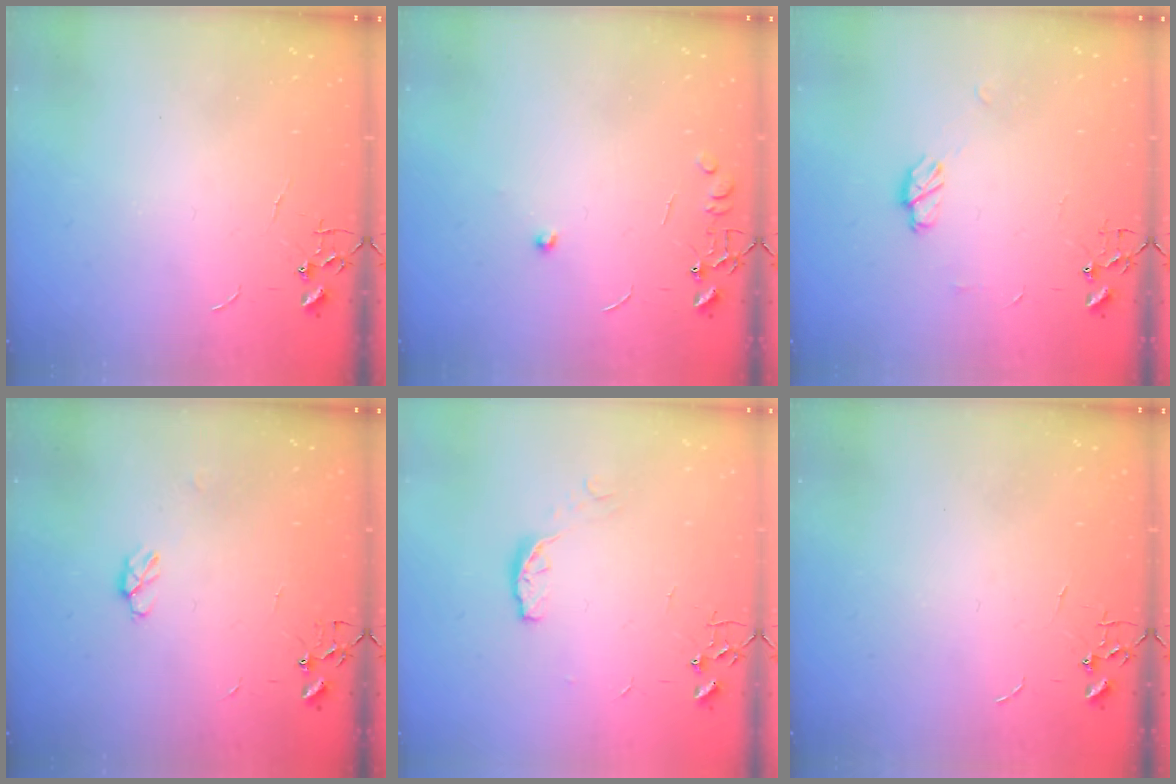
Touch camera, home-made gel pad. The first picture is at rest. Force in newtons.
{"total": 7.6, "press": 7.5, "slide": 0.7}
{"total": 6.1, "press": 6.0, "slide": 0.4}
{"total": 4.4, "press": 4.4, "slide": 0.6}
{"total": 6.2, "press": 6.2, "slide": 0.3}
{"total": 0.0}